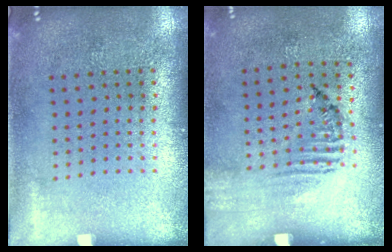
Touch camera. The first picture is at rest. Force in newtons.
{"total": 1.6, "press": 1.1, "slide": 1.2}